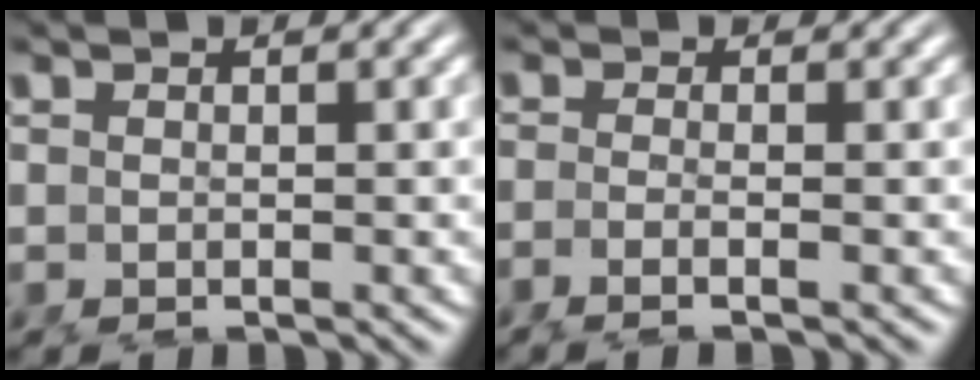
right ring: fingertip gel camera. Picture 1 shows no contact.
{"total": 2.4, "force": [-1.7, 0.3, 1.7], "torque": [-0.037, -0.002, -0.034]}